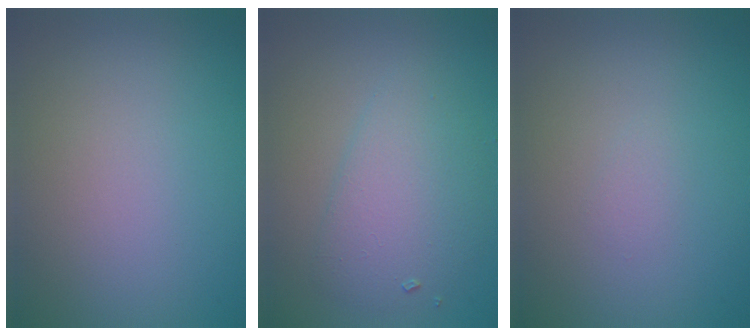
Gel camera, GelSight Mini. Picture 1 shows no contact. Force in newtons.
{"total": 3.9, "press": 3.9, "slide": 0.1}
{"total": 0.5, "press": 0.5, "slide": 0.1}